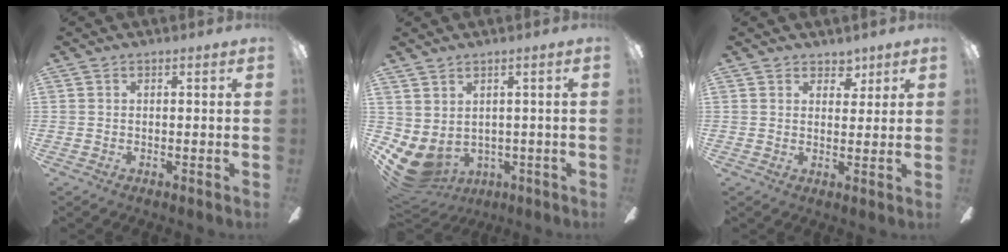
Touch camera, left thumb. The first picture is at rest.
{"total": 6.0, "force": [-1.5, 4.3, 3.8], "torque": [-0.115, -0.013, -0.028]}
{"total": 4.3, "force": [3.1, 2.6, 1.4], "torque": [-0.012, -0.012, 0.052]}